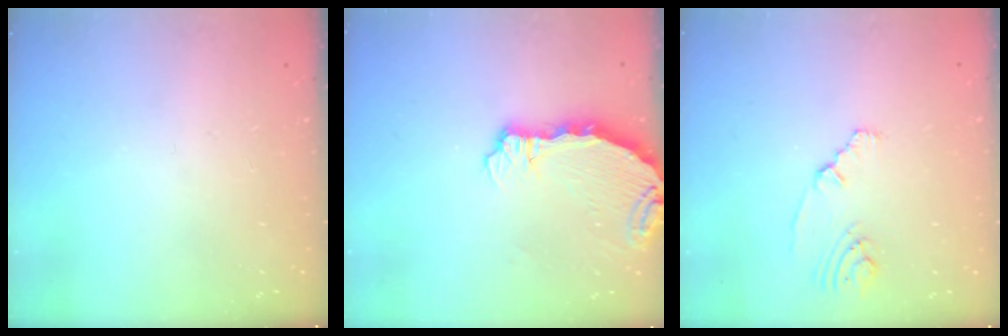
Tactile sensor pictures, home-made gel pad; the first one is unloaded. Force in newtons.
{"total": 6.7, "press": 5.9, "slide": 3.1}
{"total": 2.2, "press": 2.1, "slide": 0.6}